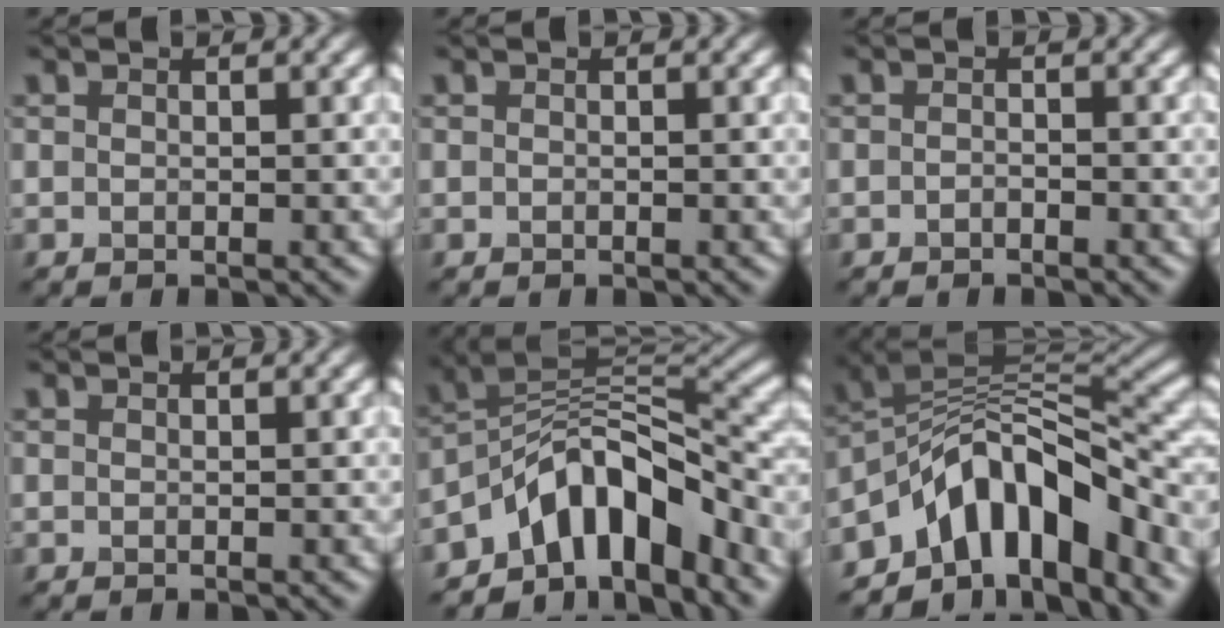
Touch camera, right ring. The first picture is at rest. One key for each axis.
{"total": 0.0}
{"total": 0.7, "fx": -0.5, "fy": 0.3, "fz": 0.3, "tx": -0.006, "ty": 0.003, "tz": -0.010}
{"total": 0.0}
{"total": 8.9, "fx": -5.1, "fy": 4.2, "fz": 6.0, "tx": -0.071, "ty": 0.014, "tz": -0.098}
{"total": 10.4, "fx": -5.1, "fy": 5.3, "fz": 7.4, "tx": -0.099, "ty": 0.015, "tz": -0.100}